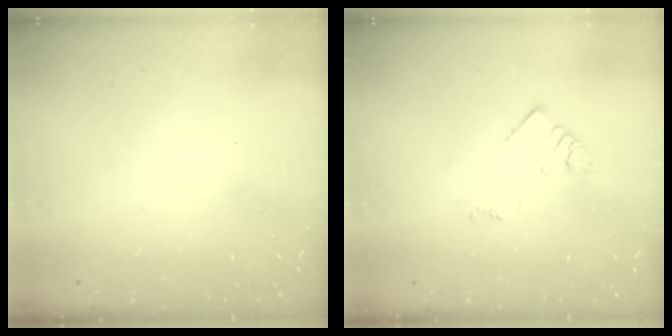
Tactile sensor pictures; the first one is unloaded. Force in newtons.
{"total": 3.0, "press": 3.0, "slide": 0.4}